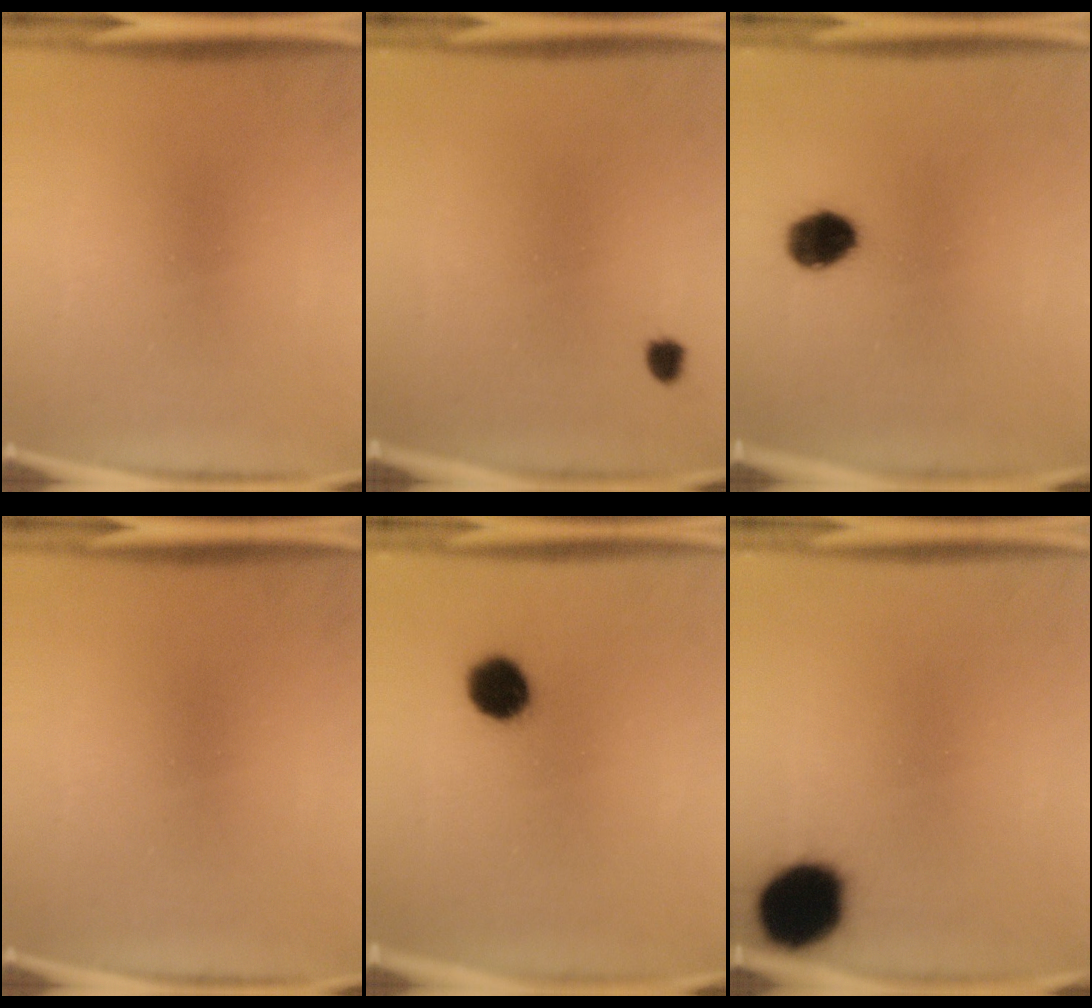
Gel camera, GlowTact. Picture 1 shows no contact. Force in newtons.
{"total": 1.4}
{"total": 6.9}
{"total": 0.0}
{"total": 7.2}
{"total": 14.4}